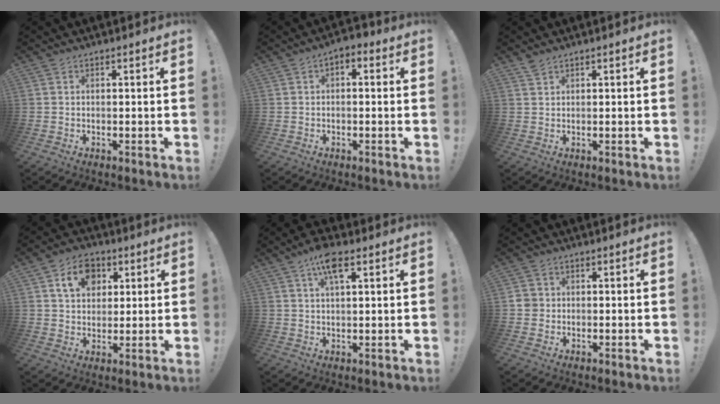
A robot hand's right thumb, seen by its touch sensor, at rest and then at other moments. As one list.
[{"total": 2.3, "force": [-0.8, 1.4, 1.7], "torque": [-0.025, 0.010, -0.017]}, {"total": 1.9, "force": [1.7, 0.6, 0.8], "torque": [-0.008, -0.005, 0.030]}, {"total": 10.5, "force": [4.3, 8.0, 5.2], "torque": [-0.076, -0.007, 0.081]}, {"total": 7.6, "force": [3.9, 2.9, 5.9], "torque": [-0.101, -0.007, 0.066]}, {"total": 2.5, "force": [-0.1, 2.4, 0.6], "torque": [-0.003, 0.005, -0.002]}]